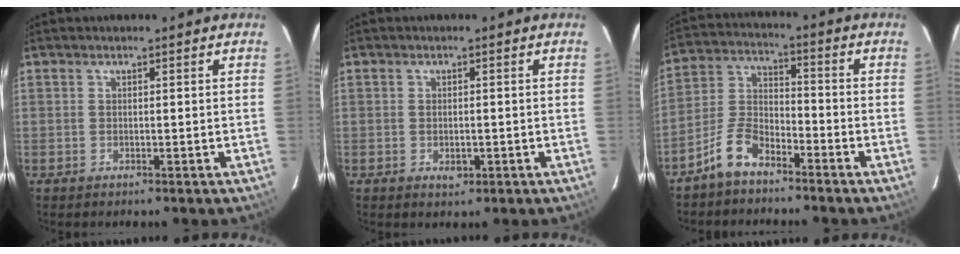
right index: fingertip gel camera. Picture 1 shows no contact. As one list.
[{"total": 1.8, "force": [-0.6, 1.0, 1.4], "torque": [-0.025, -0.001, -0.003]}, {"total": 6.9, "force": [-5.3, 2.9, 3.5], "torque": [-0.084, 0.006, -0.108]}]